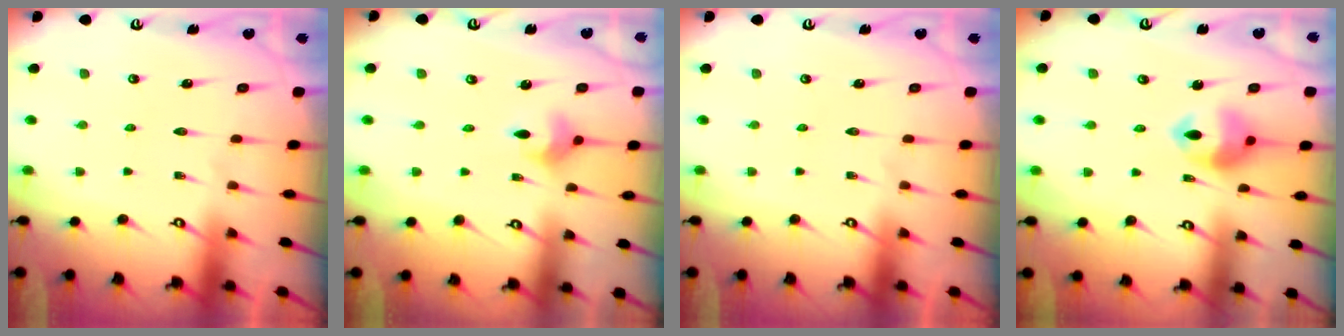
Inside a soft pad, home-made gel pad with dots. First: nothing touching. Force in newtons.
{"total": 4.6, "press": 4.6, "slide": 0.7}
{"total": 0.0}
{"total": 10.8, "press": 10.7, "slide": 1.4}